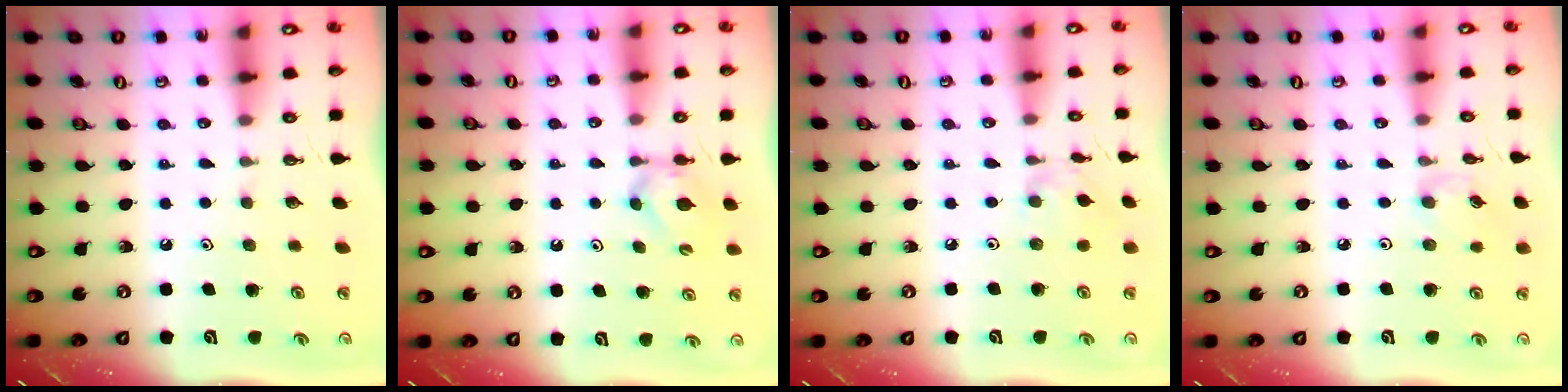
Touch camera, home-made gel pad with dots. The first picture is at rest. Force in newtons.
{"total": 4.8, "press": 4.7, "slide": 0.8}
{"total": 2.1, "press": 2.1, "slide": 0.2}
{"total": 2.7, "press": 2.6, "slide": 0.5}